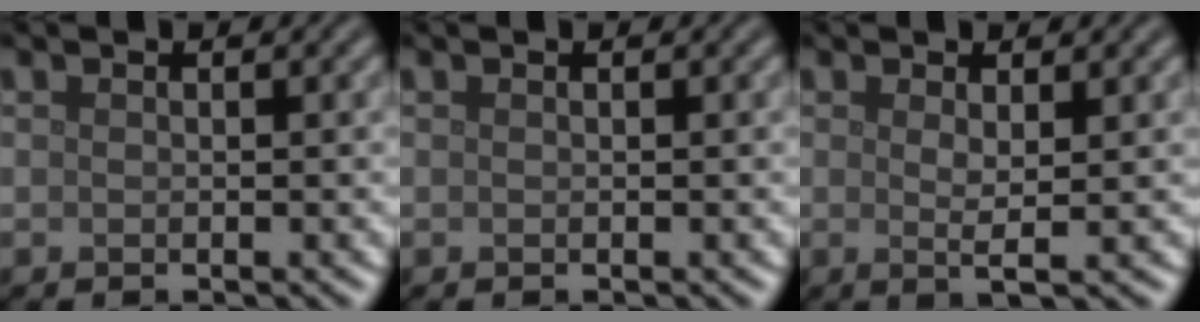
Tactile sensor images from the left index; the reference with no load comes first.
{"total": 0.0}
{"total": 1.8, "force": [0.4, 0.3, 1.7], "torque": [-0.030, -0.006, 0.005]}